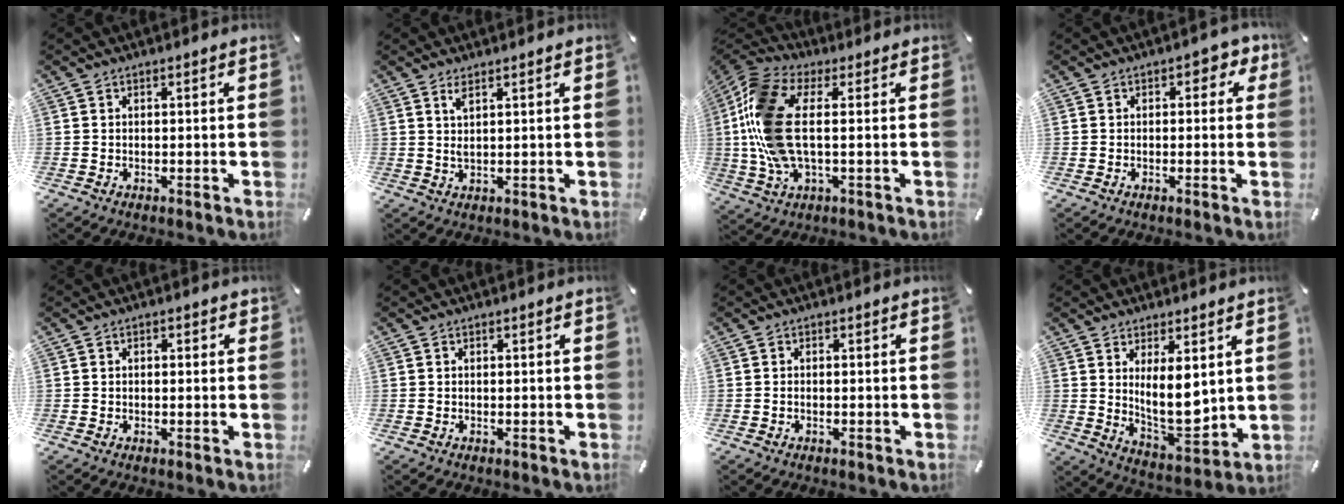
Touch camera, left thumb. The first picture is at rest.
{"total": 2.4, "force": [1.4, 0.3, 2.0], "torque": [-0.042, 0.001, 0.024]}
{"total": 15.9, "force": [0.7, 7.2, 14.1], "torque": [-0.320, -0.022, 0.011]}
{"total": 3.0, "force": [0.3, 2.1, 2.2], "torque": [-0.029, 0.005, -0.002]}
{"total": 0.9, "force": [-0.2, 0.8, 0.5], "torque": [-0.009, 0.004, -0.004]}
{"total": 0.0}
{"total": 0.8, "force": [-0.4, 0.3, 0.6], "torque": [-0.013, -0.002, -0.008]}
{"total": 11.2, "force": [3.5, 5.2, 9.2], "torque": [-0.146, -0.036, 0.061]}